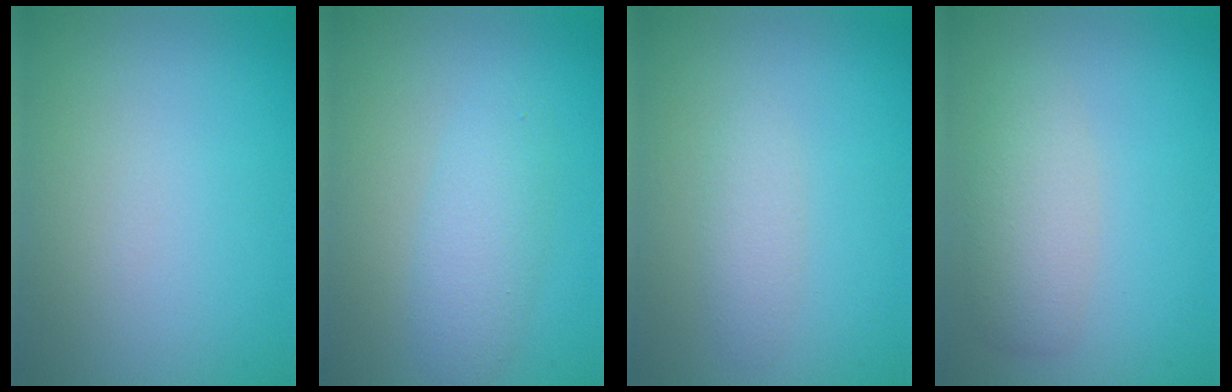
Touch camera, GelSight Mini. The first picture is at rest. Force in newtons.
{"total": 2.8, "press": 2.8, "slide": 0.2}
{"total": 1.6, "press": 1.6, "slide": 0.0}
{"total": 3.3, "press": 3.3, "slide": 0.1}